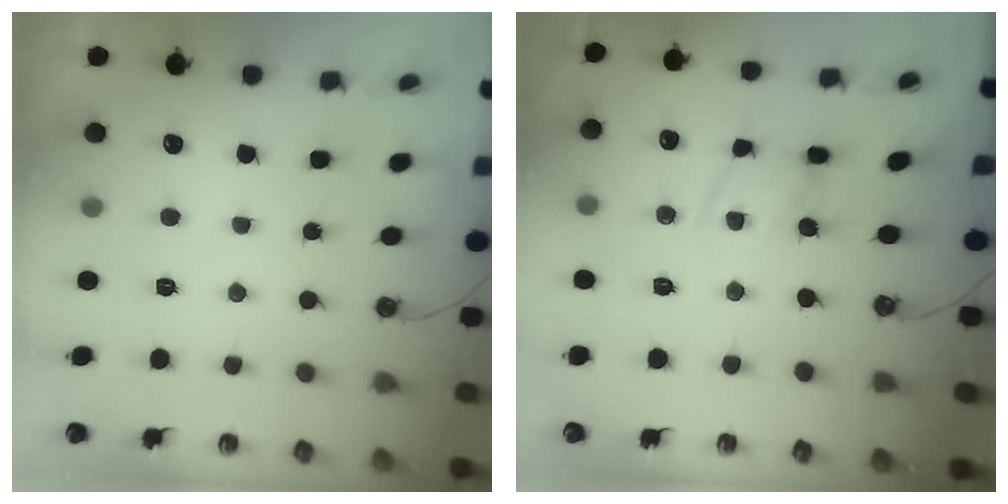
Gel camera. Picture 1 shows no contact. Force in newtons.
{"total": 11.2, "press": 11.2, "slide": 0.7}